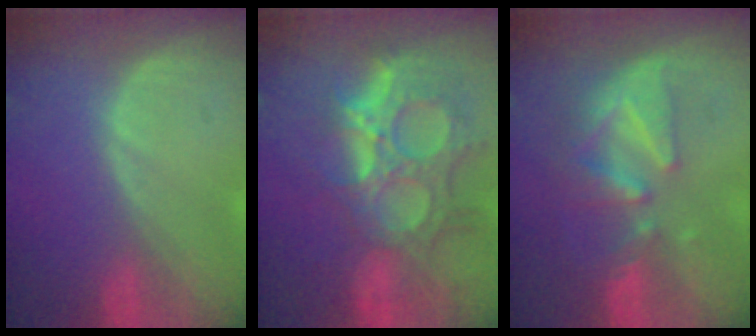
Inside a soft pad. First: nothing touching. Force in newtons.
{"total": 13.4, "press": 11.4, "slide": 7.0}
{"total": 8.4, "press": 7.8, "slide": 3.1}